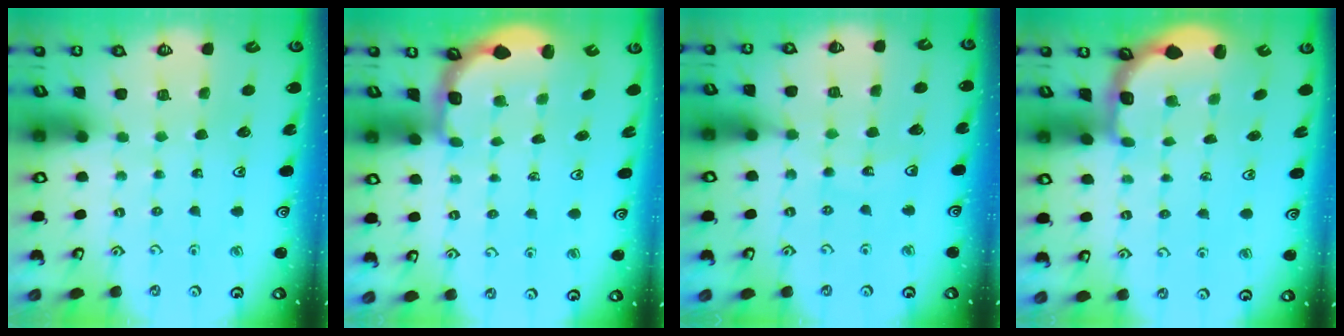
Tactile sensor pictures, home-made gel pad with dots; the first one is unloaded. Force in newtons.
{"total": 2.8, "press": 2.2, "slide": 1.7}
{"total": 10.3, "press": 9.9, "slide": 3.1}
{"total": 2.9, "press": 2.0, "slide": 2.1}